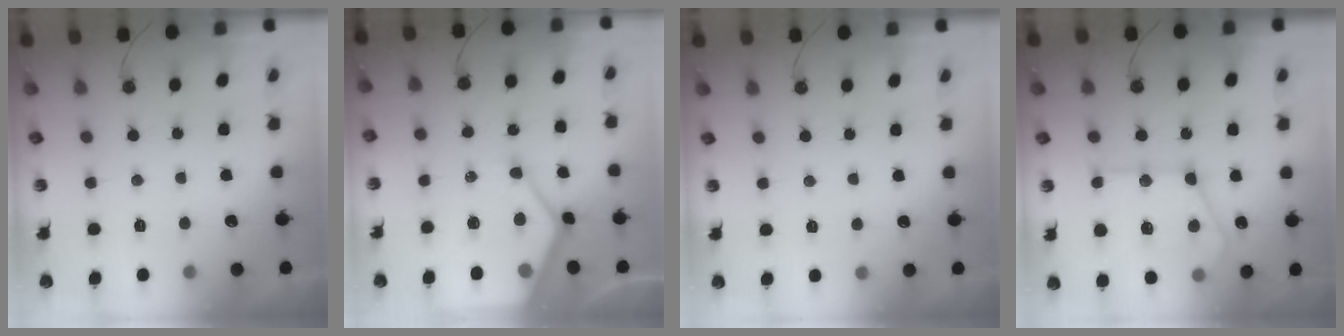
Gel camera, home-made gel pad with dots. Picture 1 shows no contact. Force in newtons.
{"total": 13.7, "press": 13.6, "slide": 1.5}
{"total": 2.4, "press": 2.3, "slide": 0.4}
{"total": 19.5, "press": 19.4, "slide": 1.7}